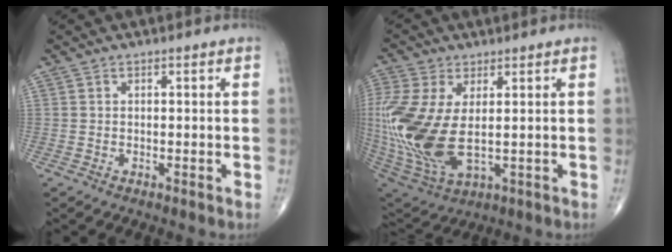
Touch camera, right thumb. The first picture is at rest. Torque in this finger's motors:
{"motor_torque": [1.85, 2.13, 2.34, 0.32, 0.79]}